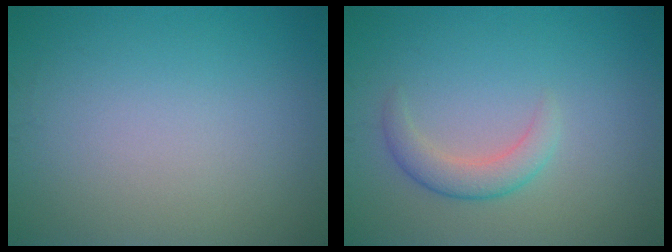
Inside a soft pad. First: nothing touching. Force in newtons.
{"total": 2.4, "press": 2.4, "slide": 0.2}